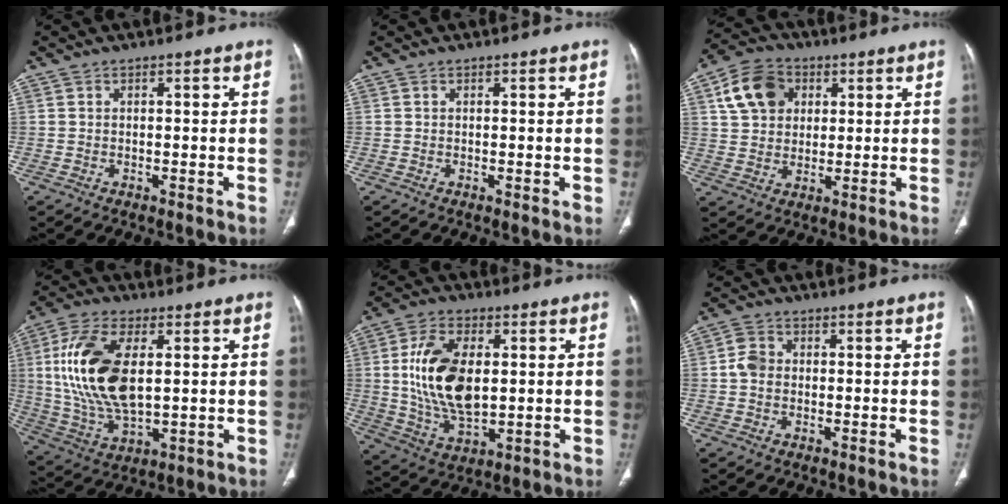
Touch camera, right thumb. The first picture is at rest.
{"total": 0.6, "force": [0.0, 0.1, 0.6], "torque": [-0.013, -0.003, 0.001]}
{"total": 10.9, "force": [3.7, 8.4, 5.8], "torque": [-0.088, 0.003, 0.064]}
{"total": 18.2, "force": [2.8, 9.2, 15.4], "torque": [-0.314, -0.008, 0.058]}
{"total": 15.8, "force": [1.6, 8.9, 13.0], "torque": [-0.240, -0.008, 0.036]}
{"total": 3.5, "force": [-0.1, 2.8, 2.0], "torque": [-0.037, 0.008, -0.010]}